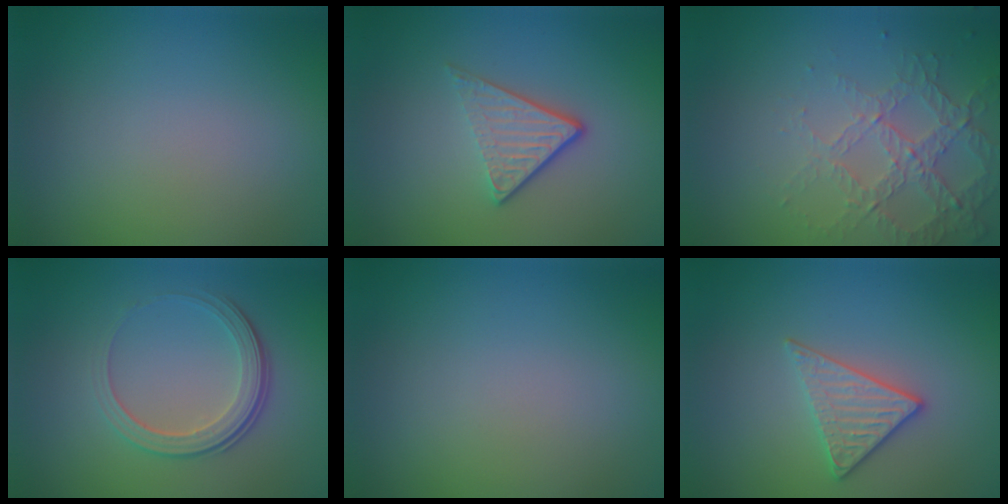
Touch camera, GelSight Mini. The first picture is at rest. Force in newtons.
{"total": 3.5, "press": 2.5, "slide": 2.5}
{"total": 4.2, "press": 3.0, "slide": 2.9}
{"total": 3.5, "press": 2.6, "slide": 2.4}
{"total": 0.0}
{"total": 2.7, "press": 2.6, "slide": 1.0}